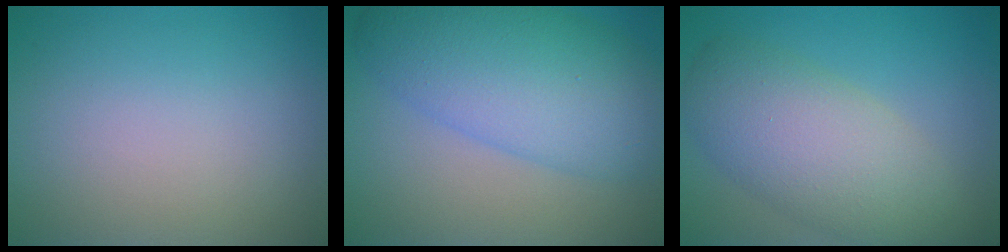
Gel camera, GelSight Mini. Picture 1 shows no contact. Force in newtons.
{"total": 9.0, "press": 9.0, "slide": 0.0}
{"total": 7.3, "press": 7.3, "slide": 0.5}